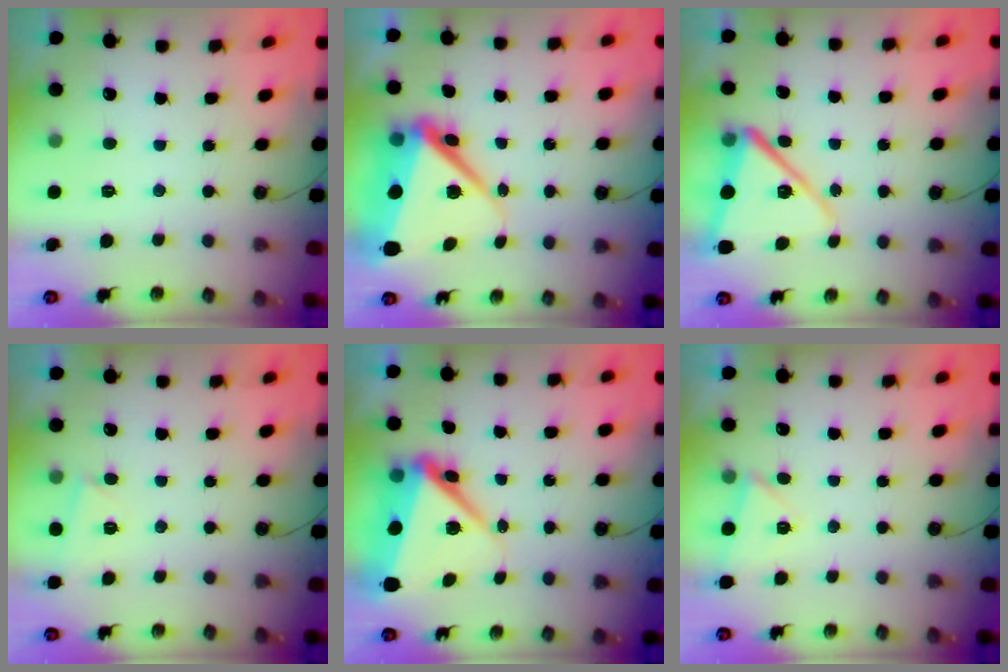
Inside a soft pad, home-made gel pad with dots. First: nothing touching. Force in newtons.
{"total": 14.4, "press": 14.3, "slide": 1.4}
{"total": 13.5, "press": 13.5, "slide": 0.8}
{"total": 2.6, "press": 2.6, "slide": 0.7}
{"total": 12.0, "press": 11.9, "slide": 1.6}
{"total": 3.8, "press": 2.8, "slide": 2.6}